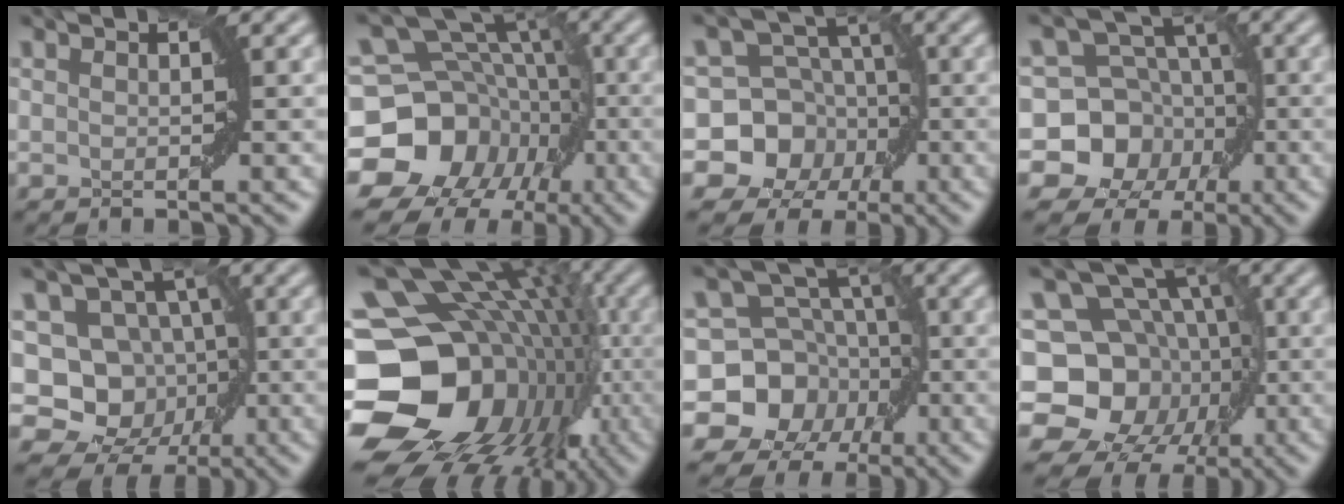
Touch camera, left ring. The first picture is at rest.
{"total": 16.9, "force": [-5.0, 14.8, 6.4], "torque": [-0.119, -0.005, -0.109]}
{"total": 9.3, "force": [-2.7, 8.6, 2.5], "torque": [-0.039, 0.012, -0.076]}
{"total": 10.6, "force": [-3.3, 9.6, 3.0], "torque": [-0.045, 0.007, -0.085]}
{"total": 9.3, "force": [-0.9, 7.9, 4.8], "torque": [-0.035, -0.003, -0.039]}
{"total": 21.3, "force": [-2.9, 18.0, 11.0], "torque": [-0.155, -0.012, -0.066]}
{"total": 11.9, "force": [-4.2, 10.6, 3.5], "torque": [-0.059, 0.004, -0.100]}
{"total": 16.2, "force": [-3.8, 13.6, 8.0], "torque": [-0.136, 0.000, -0.089]}